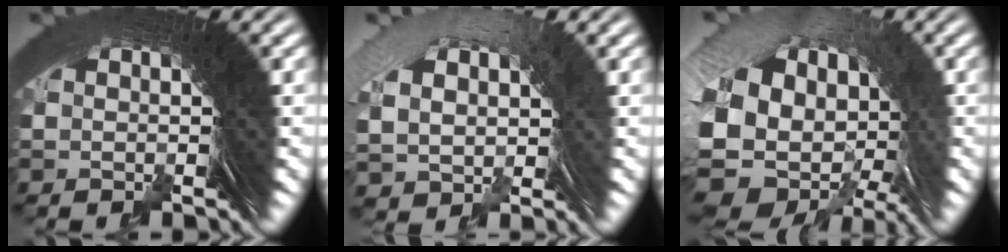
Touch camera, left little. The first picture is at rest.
{"total": 3.6, "force": [0.4, 2.6, 2.4], "torque": [-0.066, -0.008, 0.023]}
{"total": 9.2, "force": [-1.9, 6.8, 5.9], "torque": [-0.143, -0.035, -0.019]}